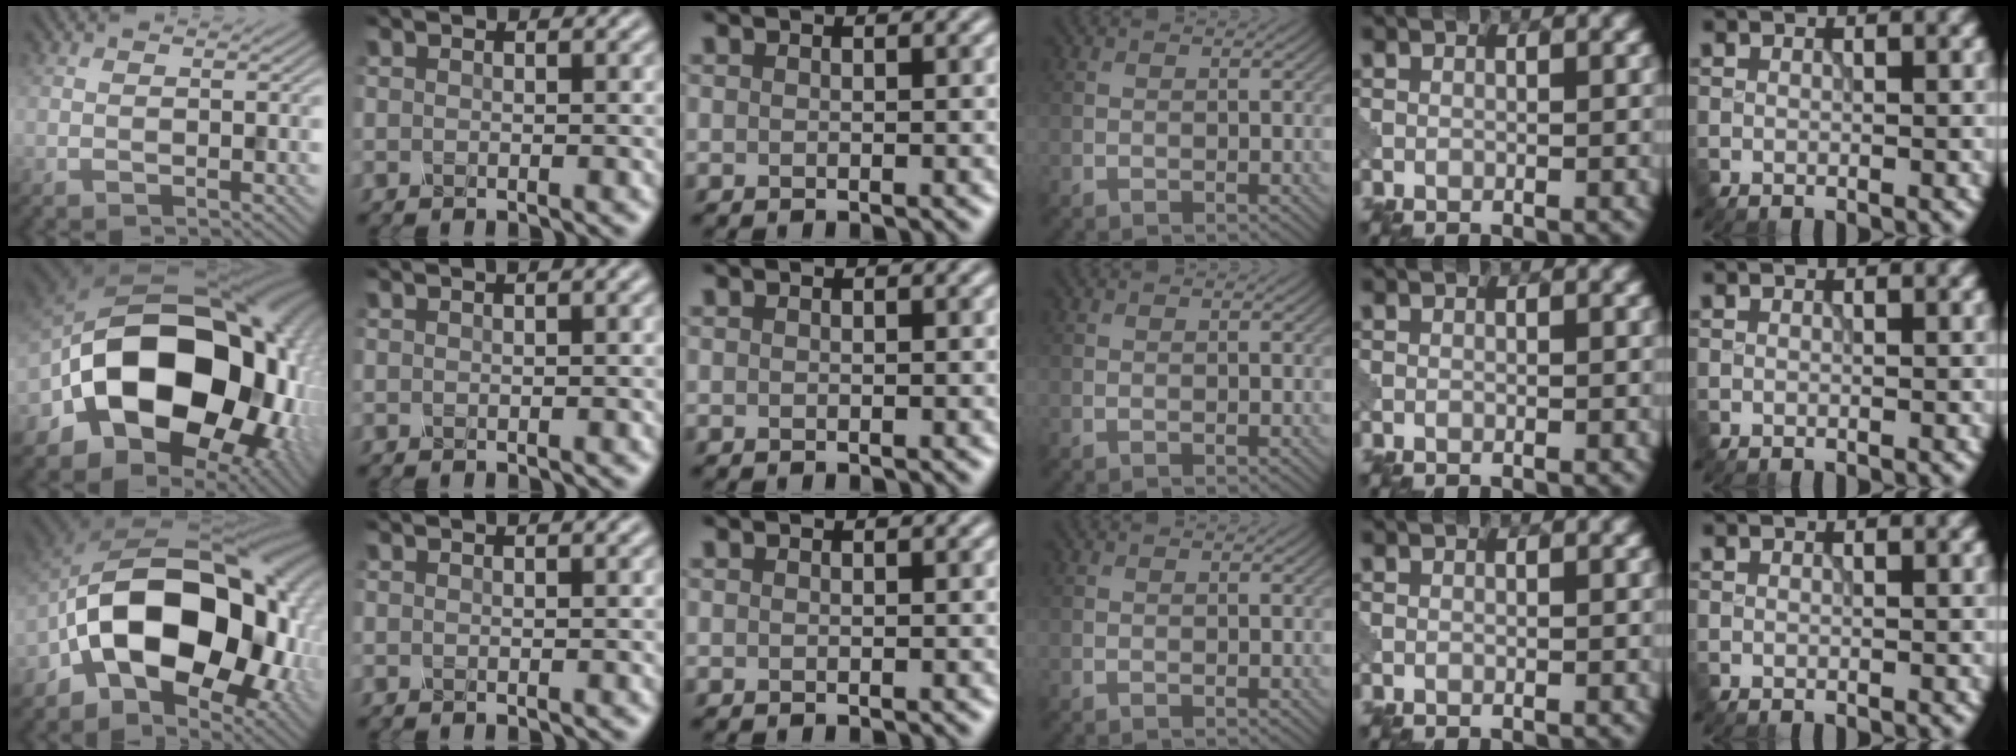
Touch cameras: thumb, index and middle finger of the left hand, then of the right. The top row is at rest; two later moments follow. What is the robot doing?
{"motion": "shake", "object": "sieve"}